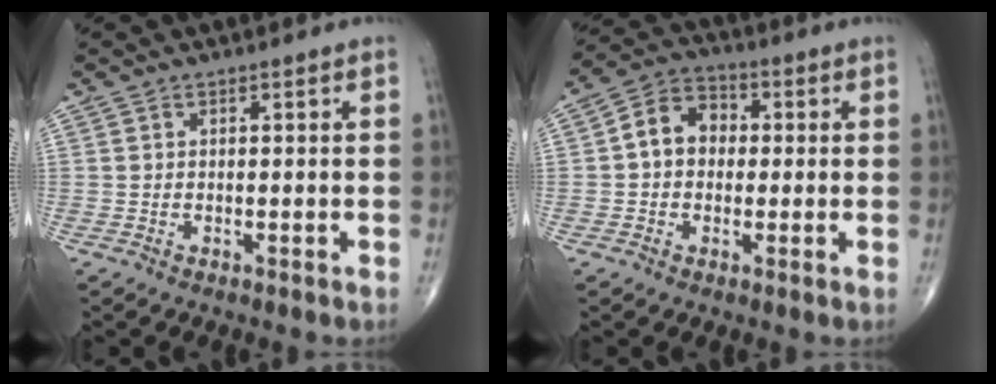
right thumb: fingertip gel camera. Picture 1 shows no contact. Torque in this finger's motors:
{"motor_torque": [0.02, 0.20, 0.22, 0.11, 0.06]}